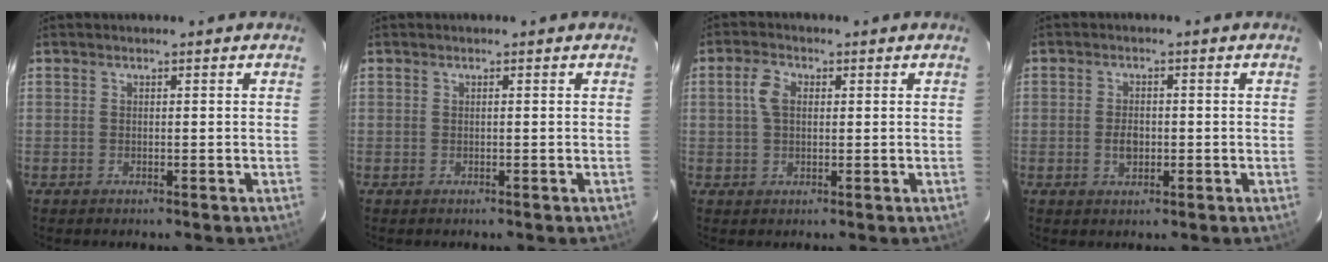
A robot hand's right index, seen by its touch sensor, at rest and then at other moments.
{"total": 0.0}
{"total": 4.2, "force": [0.8, 2.7, 3.1], "torque": [-0.063, 0.011, 0.016]}
{"total": 3.0, "force": [-0.5, 2.1, 2.1], "torque": [-0.040, 0.002, -0.007]}